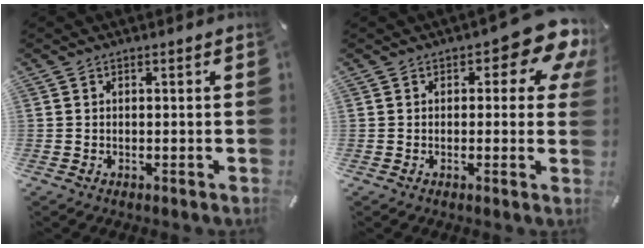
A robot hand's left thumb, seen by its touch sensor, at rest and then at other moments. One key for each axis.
{"total": 9.5, "fx": 4.6, "fy": 4.4, "fz": 7.1, "tx": -0.081, "ty": -0.025, "tz": 0.072}